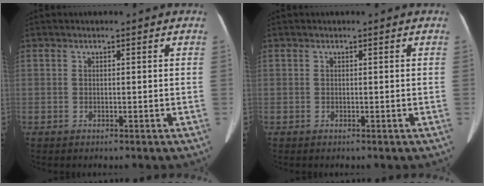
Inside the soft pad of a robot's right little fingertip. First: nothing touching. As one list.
[{"total": 0.0}]